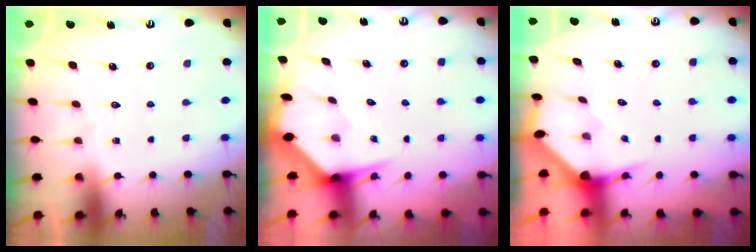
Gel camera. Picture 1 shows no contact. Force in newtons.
{"total": 3.6, "press": 3.6, "slide": 0.4}
{"total": 3.1, "press": 3.1, "slide": 0.2}